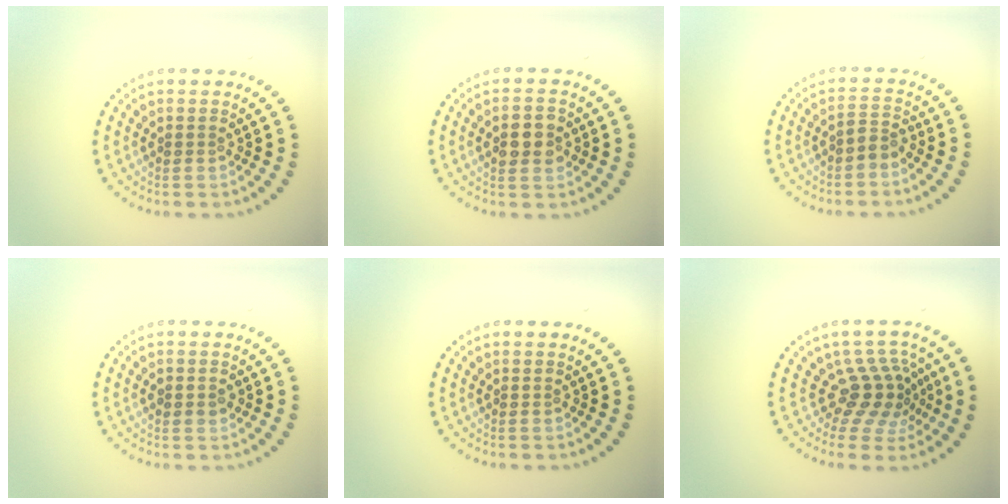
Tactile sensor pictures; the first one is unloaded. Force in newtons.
{"total": 2.9, "press": 2.9, "slide": 0.1}
{"total": 1.6, "press": 1.4, "slide": 0.8}
{"total": 0.9, "press": 0.9, "slide": 0.1}
{"total": 0.0}
{"total": 4.0, "press": 2.7, "slide": 2.9}